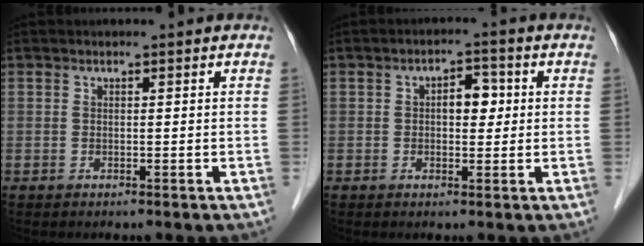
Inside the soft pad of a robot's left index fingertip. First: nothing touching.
{"total": 3.8, "force": [0.4, 2.0, 3.1], "torque": [-0.045, 0.015, 0.007]}